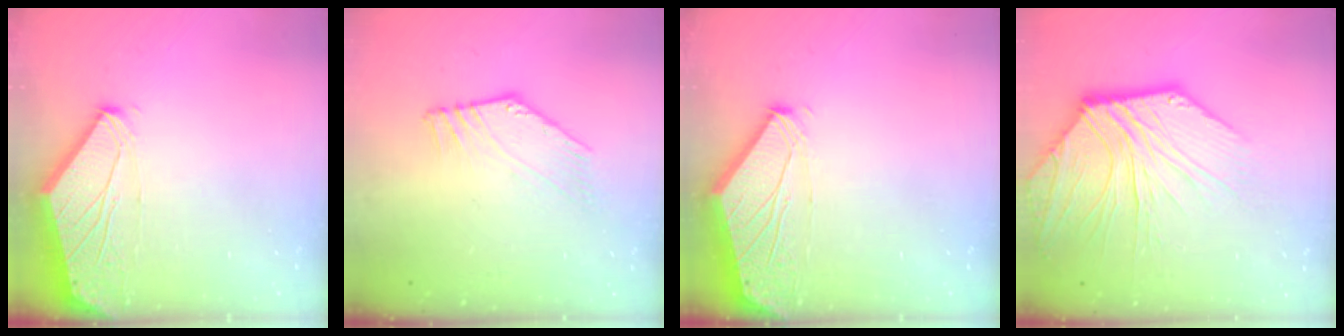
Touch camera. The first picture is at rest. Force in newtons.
{"total": 2.8, "press": 2.8, "slide": 0.0}
{"total": 0.0}
{"total": 11.0, "press": 10.9, "slide": 1.5}